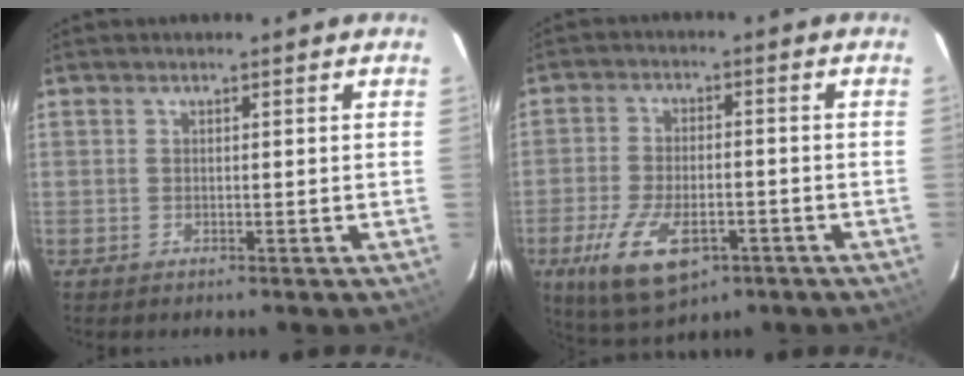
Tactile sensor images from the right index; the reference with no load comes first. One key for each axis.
{"total": 13.3, "fx": -6.6, "fy": 6.0, "fz": 9.8, "tx": -0.211, "ty": -0.027, "tz": -0.108}